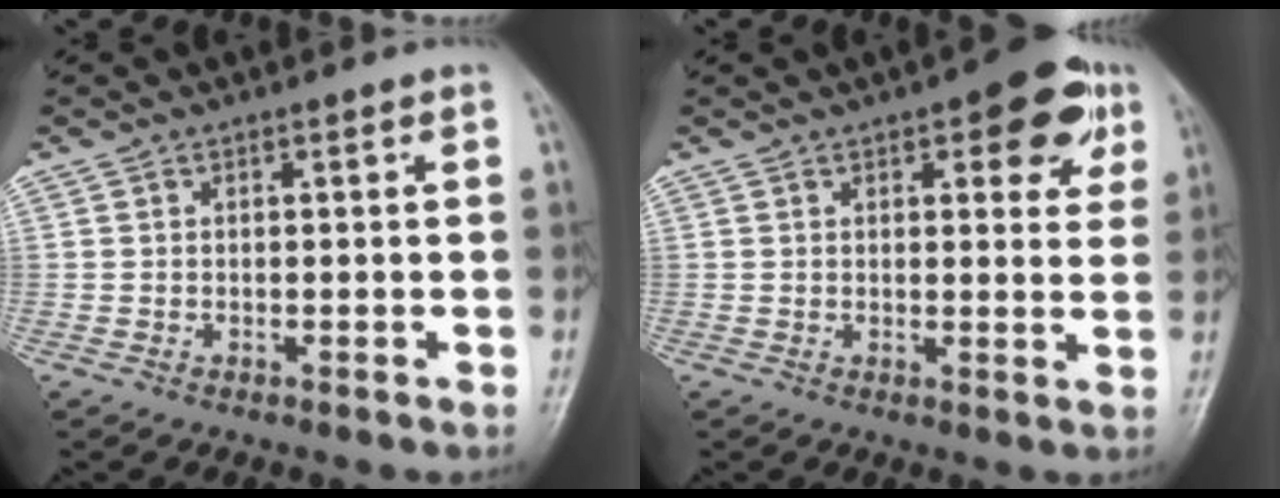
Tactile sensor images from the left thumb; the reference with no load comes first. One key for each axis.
{"total": 9.6, "fx": 4.6, "fy": 4.0, "fz": 7.4, "tx": -0.057, "ty": -0.011, "tz": 0.049}